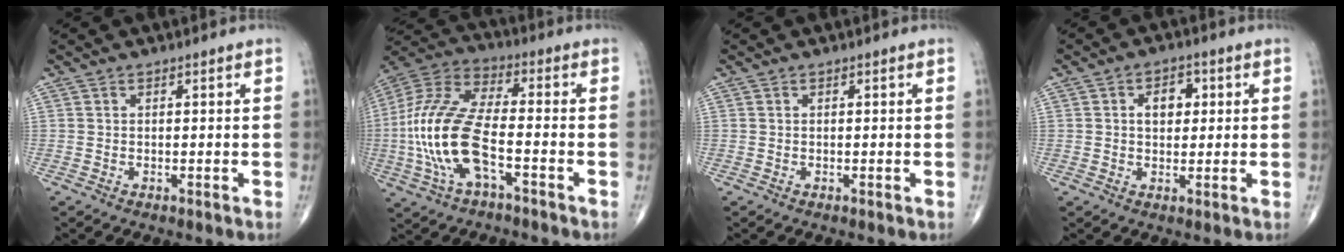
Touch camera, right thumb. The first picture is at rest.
{"total": 16.8, "force": [-4.2, 7.2, 14.6], "torque": [-0.320, 0.031, -0.081]}
{"total": 0.0}
{"total": 4.9, "force": [1.0, 3.4, 3.4], "torque": [-0.035, 0.005, 0.013]}